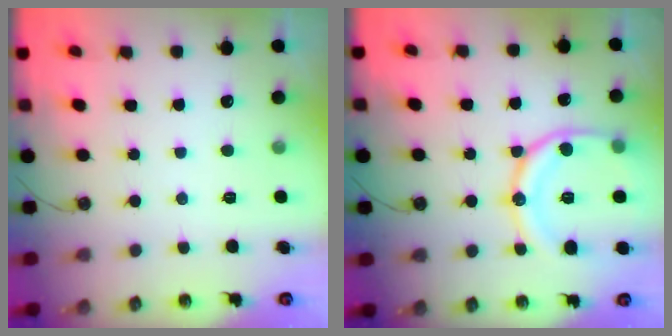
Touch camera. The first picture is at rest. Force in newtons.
{"total": 16.7, "press": 16.6, "slide": 1.8}